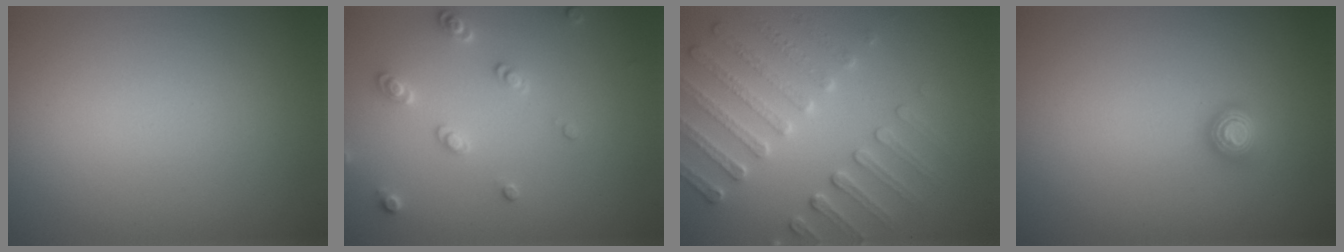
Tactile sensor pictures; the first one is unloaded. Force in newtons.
{"total": 2.5, "press": 2.4, "slide": 0.7}
{"total": 4.2, "press": 3.6, "slide": 2.1}
{"total": 1.1, "press": 1.1, "slide": 0.2}